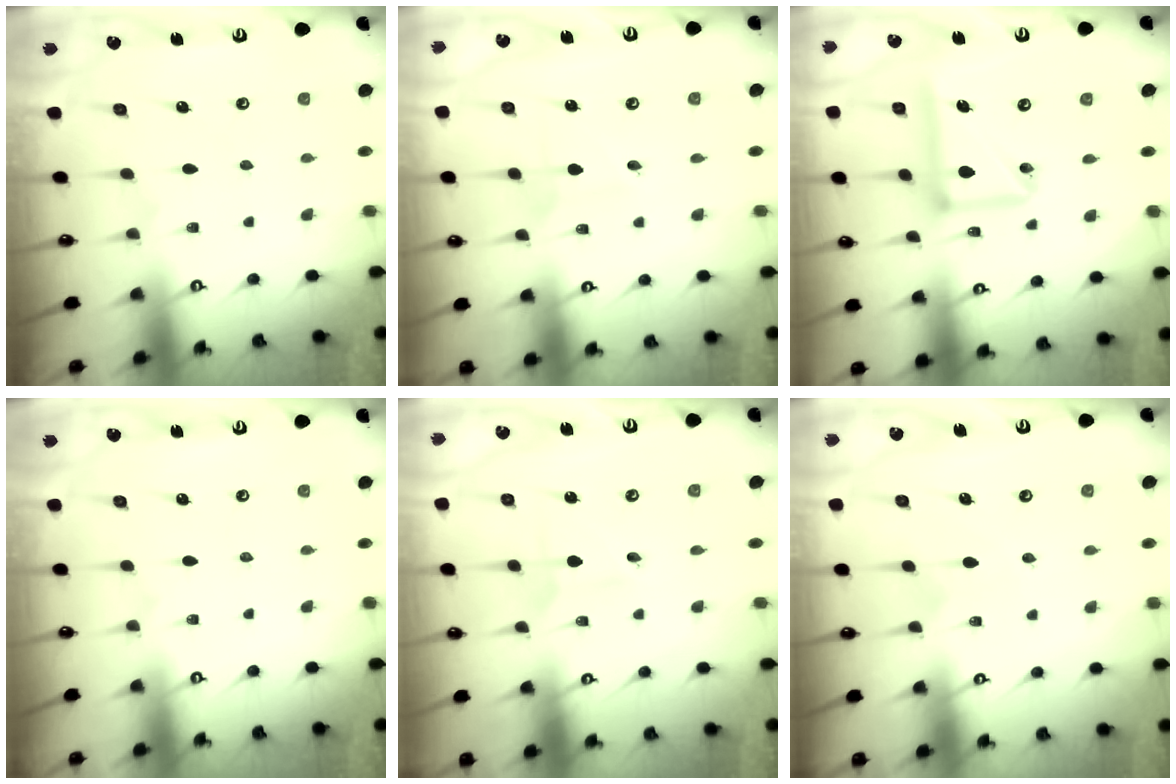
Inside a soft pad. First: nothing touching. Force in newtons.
{"total": 3.3, "press": 3.2, "slide": 0.4}
{"total": 13.6, "press": 13.5, "slide": 1.8}
{"total": 0.0}
{"total": 2.0, "press": 2.0, "slide": 0.3}
{"total": 4.4, "press": 4.4, "slide": 0.5}